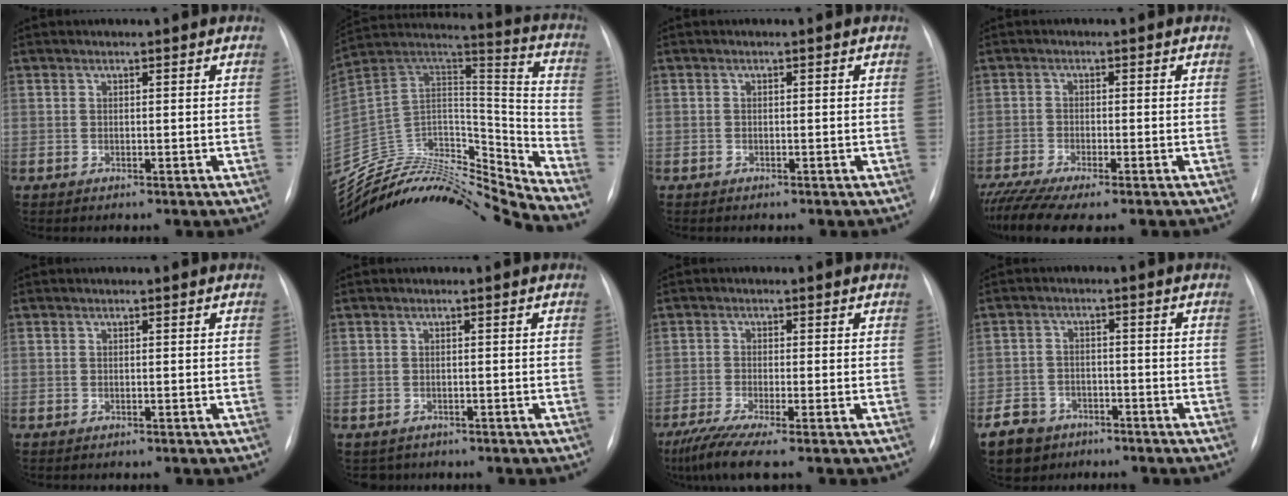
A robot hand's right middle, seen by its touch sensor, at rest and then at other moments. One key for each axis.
{"total": 28.9, "fx": -27.5, "fy": 2.6, "fz": 8.4, "tx": -0.176, "ty": 0.013, "tz": -0.448}
{"total": 0.6, "fx": -0.4, "fy": 0.4, "fz": 0.0, "tx": -0.004, "ty": 0.003, "tz": -0.006}
{"total": 9.1, "fx": -7.4, "fy": 1.1, "fz": 5.3, "tx": -0.091, "ty": -0.014, "tz": -0.119}
{"total": 0.0}
{"total": 2.0, "fx": -1.5, "fy": 1.3, "fz": -0.1, "tx": -0.001, "ty": 0.002, "tz": -0.021}
{"total": 6.3, "fx": -4.6, "fy": -0.4, "fz": 4.3, "tx": -0.079, "ty": -0.023, "tz": -0.083}
{"total": 7.0, "fx": -4.7, "fy": 4.9, "fz": 1.4, "tx": -0.039, "ty": 0.003, "tz": -0.079}